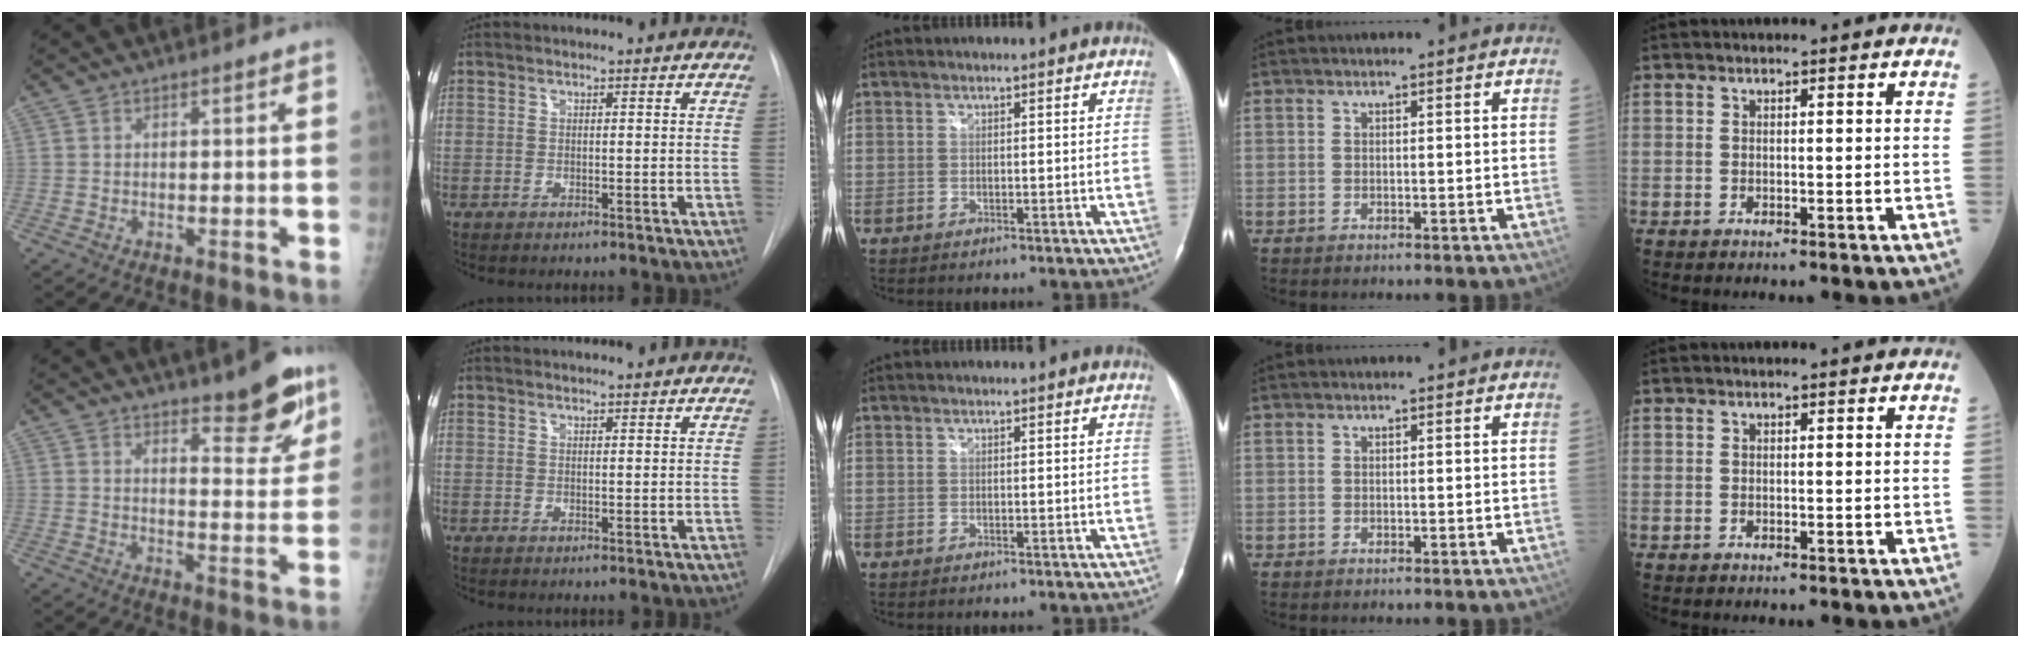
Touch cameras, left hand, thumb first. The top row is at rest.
{"thumb": {"total": 9.6, "force": [6.9, 2.7, 6.1], "torque": [-0.054, -0.053, 0.103]}, "index": {"total": 0.8, "force": [0.8, -0.1, 0.1], "torque": [-0.004, 0.004, 0.015]}}